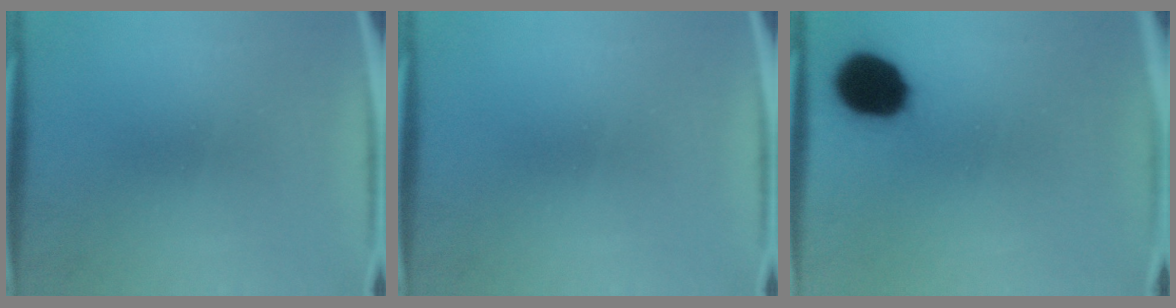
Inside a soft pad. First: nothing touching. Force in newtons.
{"total": 0.0}
{"total": 13.0}